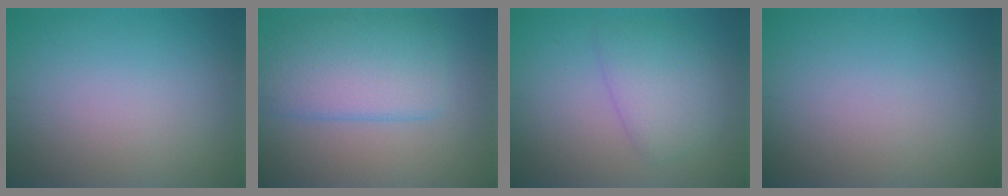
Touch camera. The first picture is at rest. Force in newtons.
{"total": 6.0, "press": 5.9, "slide": 0.4}
{"total": 3.4, "press": 3.4, "slide": 0.3}
{"total": 0.0}